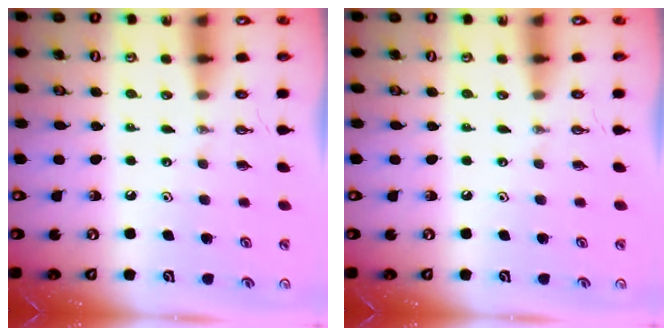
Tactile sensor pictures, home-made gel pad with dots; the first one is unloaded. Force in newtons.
{"total": 0.0}